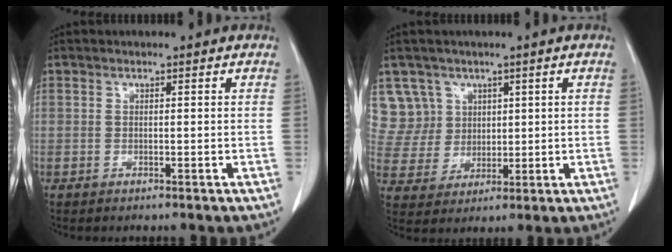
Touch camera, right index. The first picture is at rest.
{"total": 7.5, "force": [3.9, 6.5, -0.2], "torque": [0.008, 0.022, 0.089]}